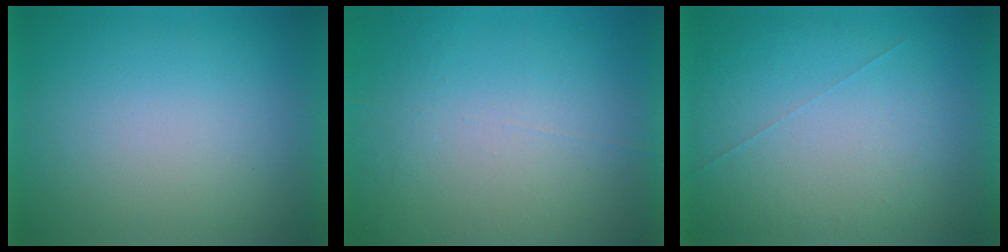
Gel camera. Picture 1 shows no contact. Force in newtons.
{"total": 7.0}
{"total": 1.0}